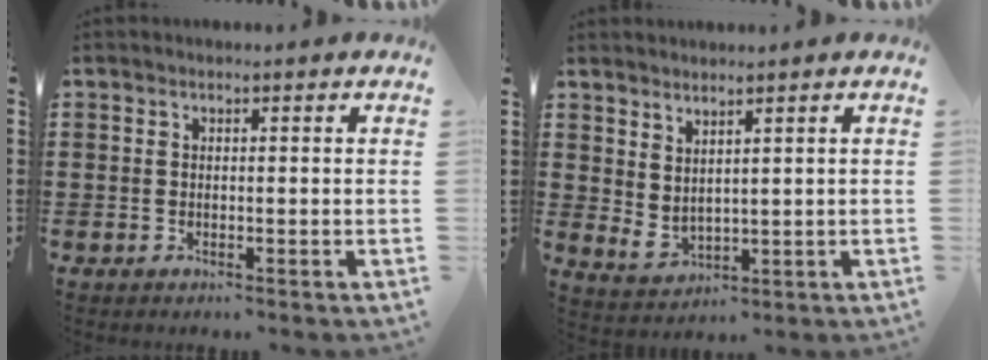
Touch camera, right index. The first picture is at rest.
{"total": 2.3, "force": [2.0, 0.8, 0.8], "torque": [-0.030, -0.007, 0.037]}